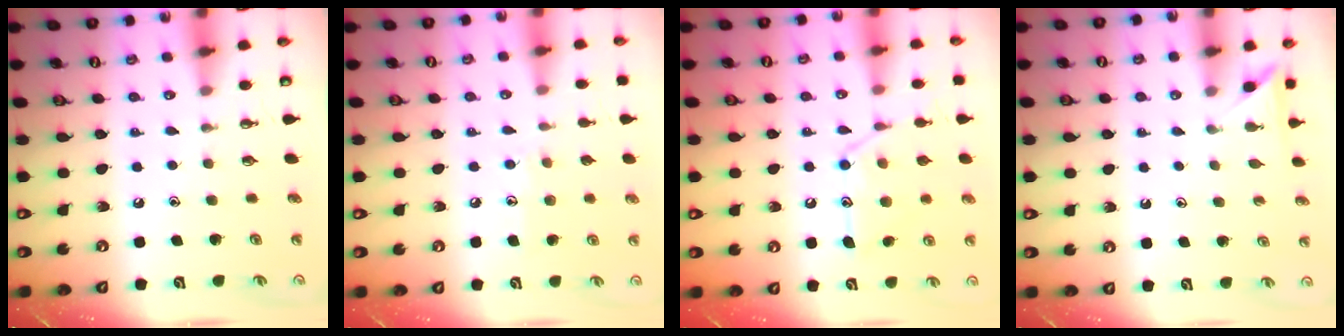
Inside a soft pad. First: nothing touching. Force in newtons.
{"total": 7.6, "press": 7.5, "slide": 0.6}
{"total": 15.1, "press": 15.1, "slide": 1.1}
{"total": 2.3, "press": 2.3, "slide": 0.2}